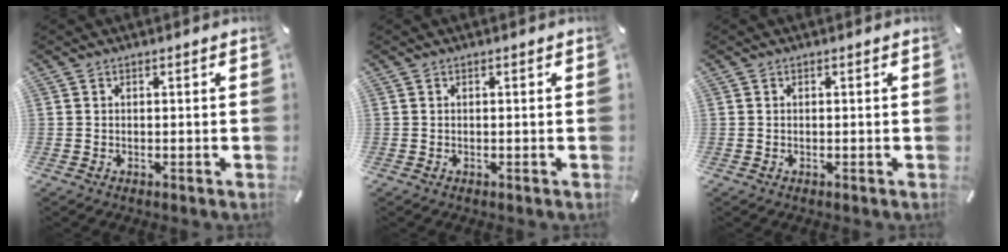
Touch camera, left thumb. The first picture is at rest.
{"total": 0.0}
{"total": 0.0}